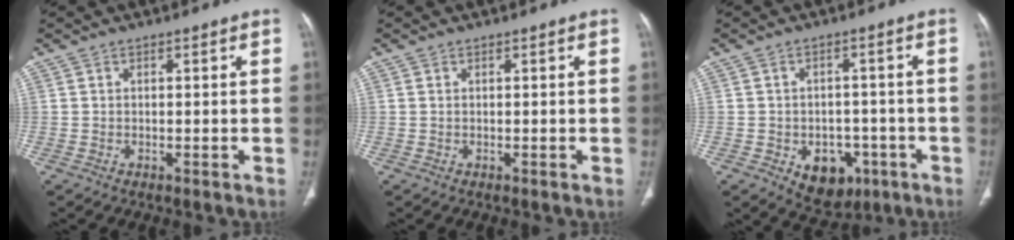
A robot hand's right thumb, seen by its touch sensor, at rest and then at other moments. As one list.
[{"total": 0.0}, {"total": 9.0, "force": [-3.6, 6.4, 5.1], "torque": [-0.035, 0.020, -0.038]}]